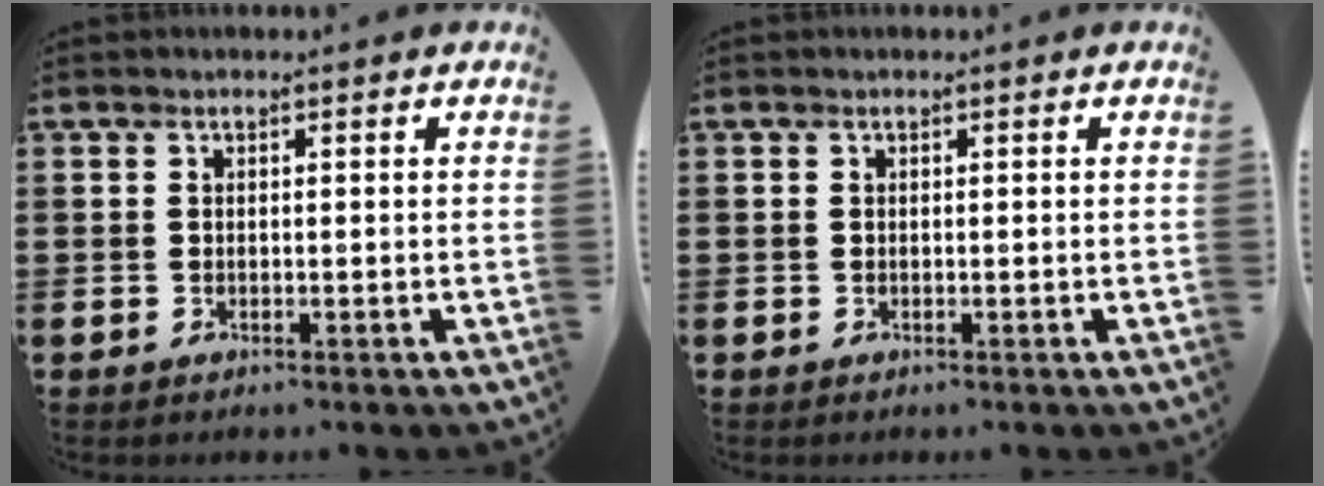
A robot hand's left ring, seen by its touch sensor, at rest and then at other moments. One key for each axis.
{"total": 0.0}